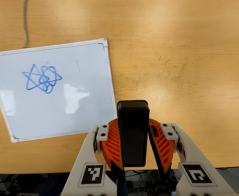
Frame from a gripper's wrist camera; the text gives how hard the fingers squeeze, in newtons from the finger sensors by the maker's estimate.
{"total": 7.3, "left": 6.8, "right": 7.8}